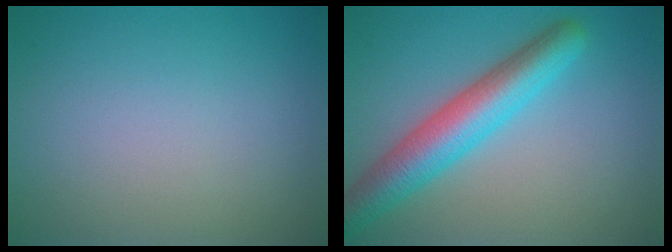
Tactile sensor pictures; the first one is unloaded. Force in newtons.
{"total": 6.2, "press": 6.2, "slide": 0.1}